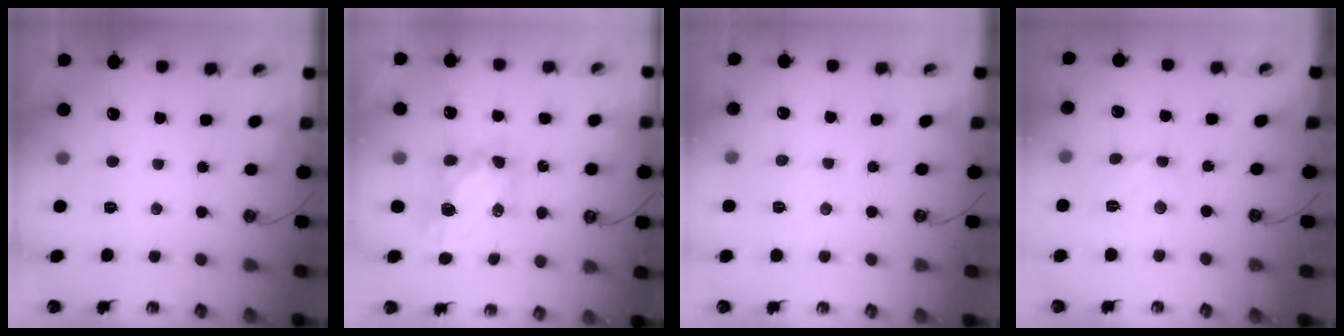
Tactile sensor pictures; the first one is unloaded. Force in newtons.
{"total": 7.6, "press": 7.6, "slide": 0.8}
{"total": 5.8, "press": 5.8, "slide": 0.7}
{"total": 6.3, "press": 6.3, "slide": 0.5}